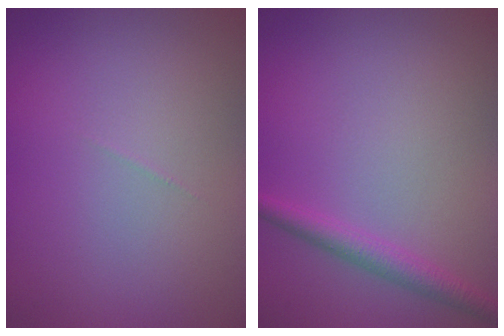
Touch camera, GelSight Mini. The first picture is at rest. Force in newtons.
{"total": 2.1, "press": 2.1, "slide": 0.1}